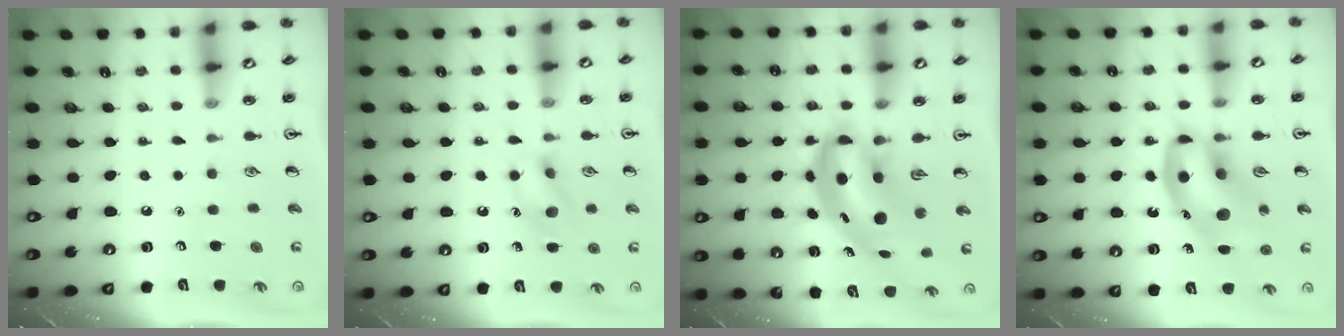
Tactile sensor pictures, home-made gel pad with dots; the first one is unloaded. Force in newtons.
{"total": 9.5, "press": 9.5, "slide": 0.8}
{"total": 8.2, "press": 7.9, "slide": 2.1}
{"total": 14.9, "press": 14.4, "slide": 3.8}